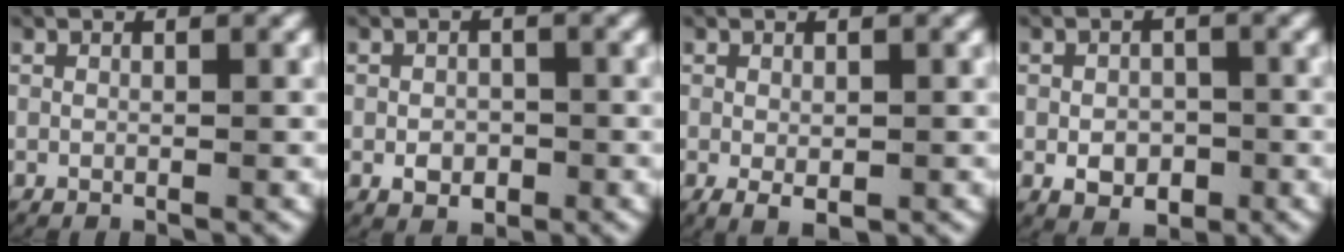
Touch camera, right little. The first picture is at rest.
{"total": 1.9, "force": [-0.9, 1.4, 0.9], "torque": [-0.016, -0.008, -0.011]}
{"total": 2.2, "force": [-1.0, 1.1, 1.7], "torque": [-0.028, -0.012, -0.009]}
{"total": 3.1, "force": [-1.4, 2.3, 1.6], "torque": [-0.024, -0.011, -0.020]}